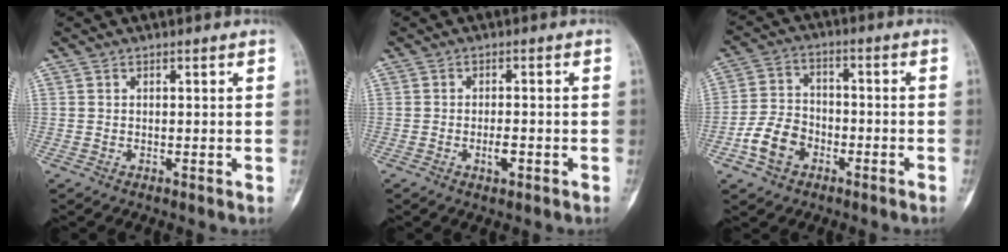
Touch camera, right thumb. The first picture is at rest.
{"total": 2.8, "force": [-1.2, 1.0, 2.3], "torque": [-0.040, 0.003, -0.019]}
{"total": 8.4, "force": [-4.0, 5.9, 4.4], "torque": [-0.076, 0.033, -0.073]}